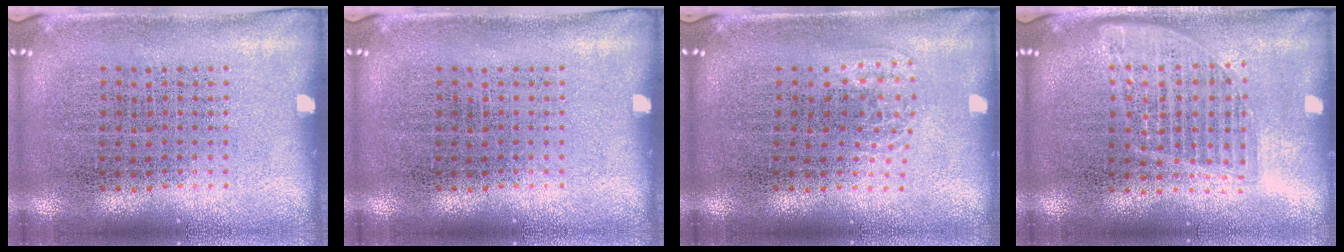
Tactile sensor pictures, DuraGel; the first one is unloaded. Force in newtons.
{"total": 0.0}
{"total": 1.0, "press": 0.7, "slide": 0.8}
{"total": 1.6, "press": 1.4, "slide": 0.8}